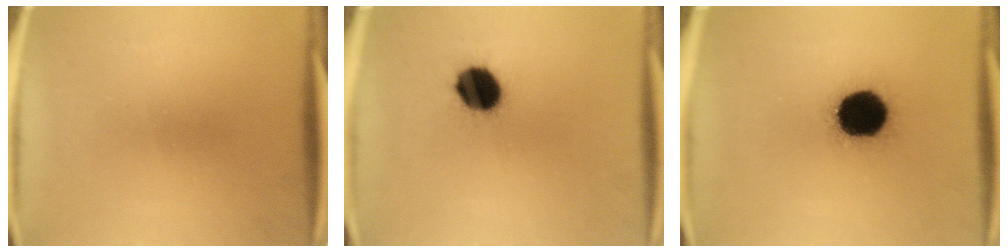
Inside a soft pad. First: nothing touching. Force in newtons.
{"total": 10.8}
{"total": 19.7}